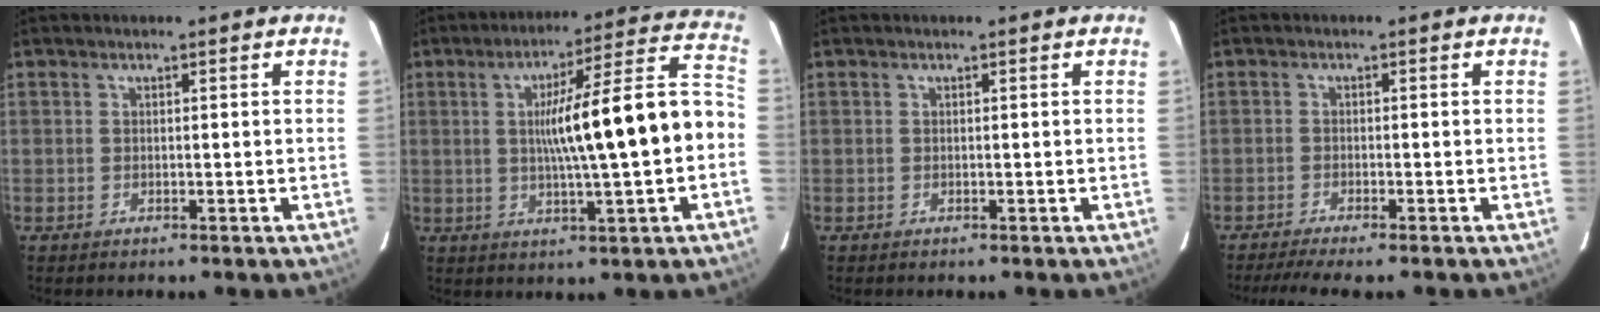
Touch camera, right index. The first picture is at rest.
{"total": 16.7, "force": [-0.8, 0.4, 16.7], "torque": [-0.244, 0.027, -0.013]}
{"total": 0.0}
{"total": 5.7, "force": [-4.8, -0.2, 3.1], "torque": [-0.045, -0.012, -0.077]}